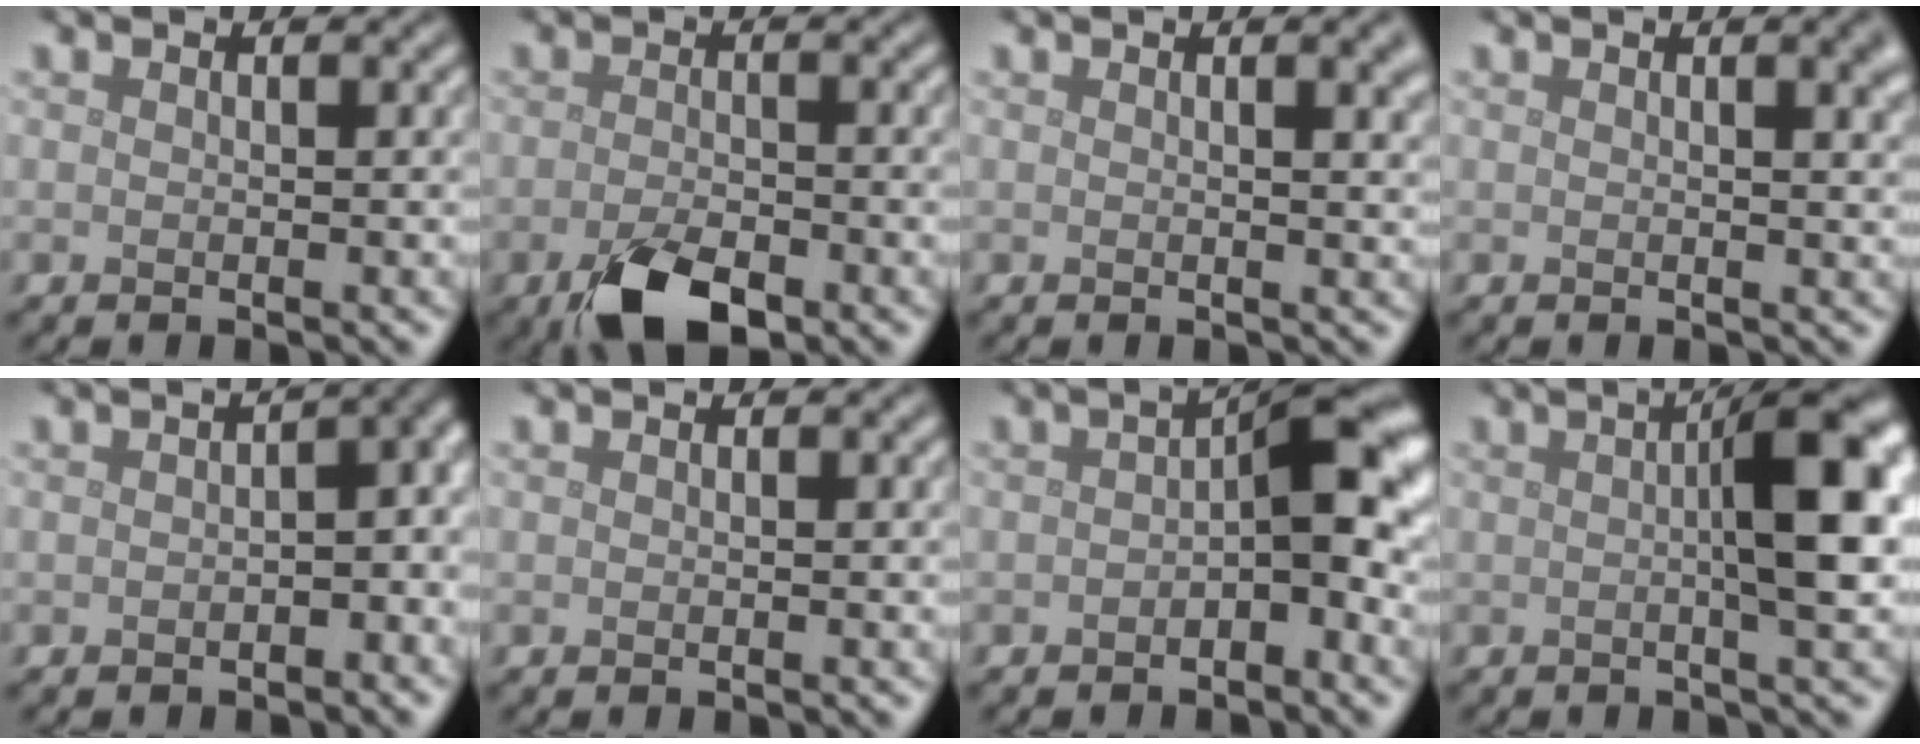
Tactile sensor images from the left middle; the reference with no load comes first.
{"total": 5.7, "force": [-3.2, 2.7, 3.9], "torque": [-0.075, -0.011, -0.059]}
{"total": 3.3, "force": [1.2, 1.3, 2.8], "torque": [-0.018, 0.007, 0.015]}
{"total": 3.3, "force": [1.2, 1.3, 2.8], "torque": [-0.018, 0.009, 0.014]}
{"total": 6.6, "force": [-0.6, 3.4, 5.7], "torque": [-0.017, 0.014, -0.007]}
{"total": 0.0}
{"total": 4.6, "force": [-0.6, 1.8, 4.2], "torque": [-0.054, 0.012, -0.016]}
{"total": 7.5, "force": [0.9, 1.6, 7.3], "torque": [-0.087, 0.015, 0.010]}